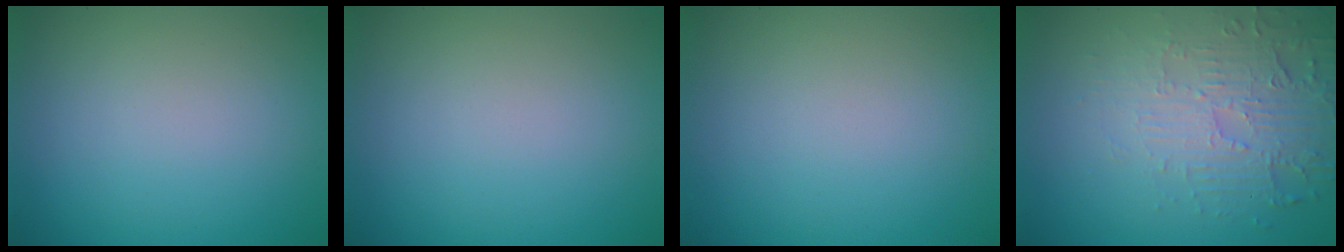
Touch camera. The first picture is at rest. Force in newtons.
{"total": 0.0}
{"total": 0.0}
{"total": 5.2, "press": 3.4, "slide": 4.0}